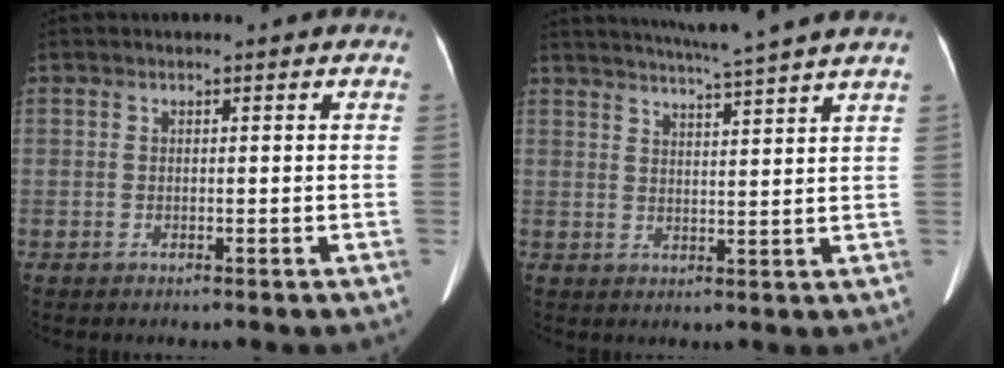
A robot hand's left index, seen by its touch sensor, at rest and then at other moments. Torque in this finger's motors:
{"motor_torque": [-0.08, -1.46, 0.01, 0.07]}